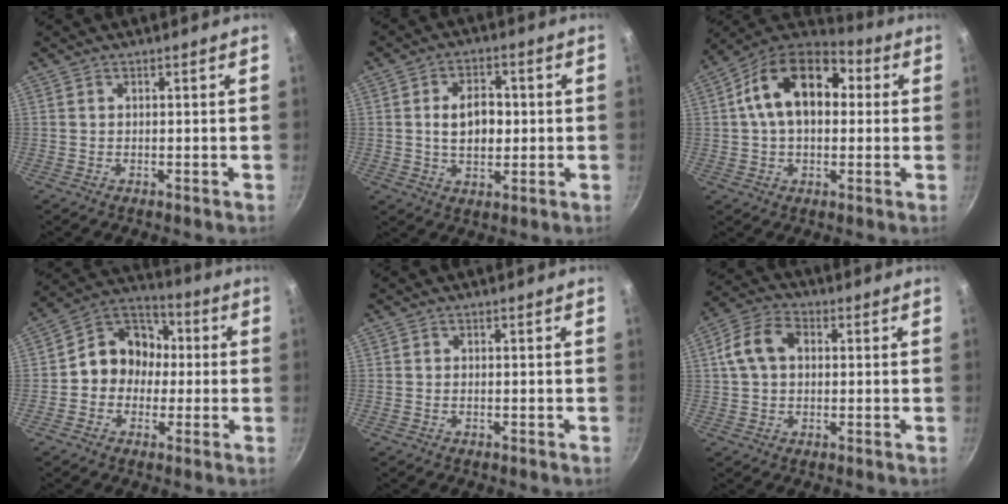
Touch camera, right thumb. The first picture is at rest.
{"total": 8.2, "force": [0.4, 5.3, 6.3], "torque": [-0.080, 0.006, 0.008]}
{"total": 17.3, "force": [3.1, 11.0, 13.0], "torque": [-0.195, 0.030, 0.041]}
{"total": 12.2, "force": [-0.5, 10.3, 6.5], "torque": [-0.064, 0.036, -0.024]}
{"total": 0.5, "force": [-0.1, 0.3, 0.3], "torque": [-0.011, 0.007, 0.002]}
{"total": 8.4, "force": [1.4, 6.0, 5.8], "torque": [-0.111, 0.025, 0.020]}